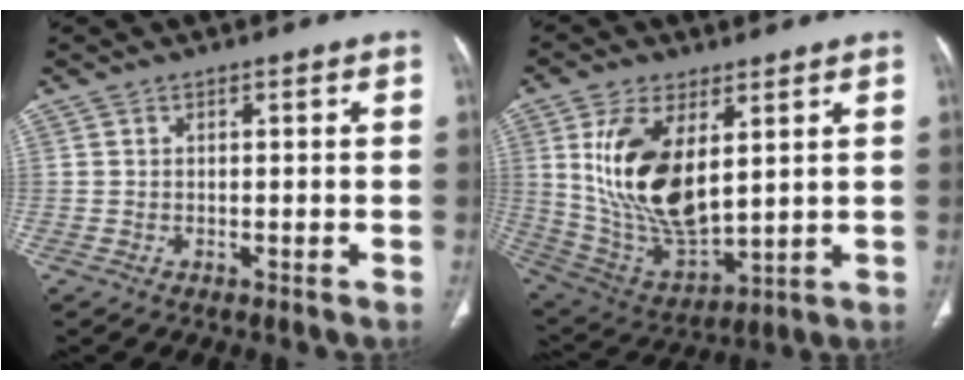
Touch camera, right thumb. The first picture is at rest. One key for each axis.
{"total": 18.0, "fx": 4.8, "fy": 9.1, "fz": 14.7, "tx": -0.268, "ty": -0.025, "tz": 0.111}